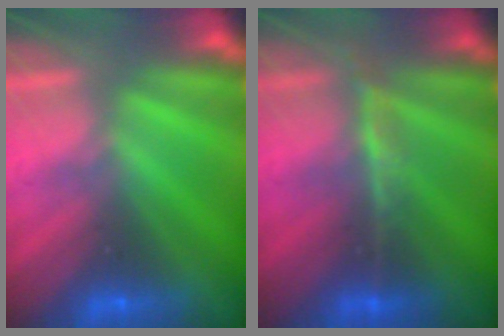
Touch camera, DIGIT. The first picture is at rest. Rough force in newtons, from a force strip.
{"total": 2.4}